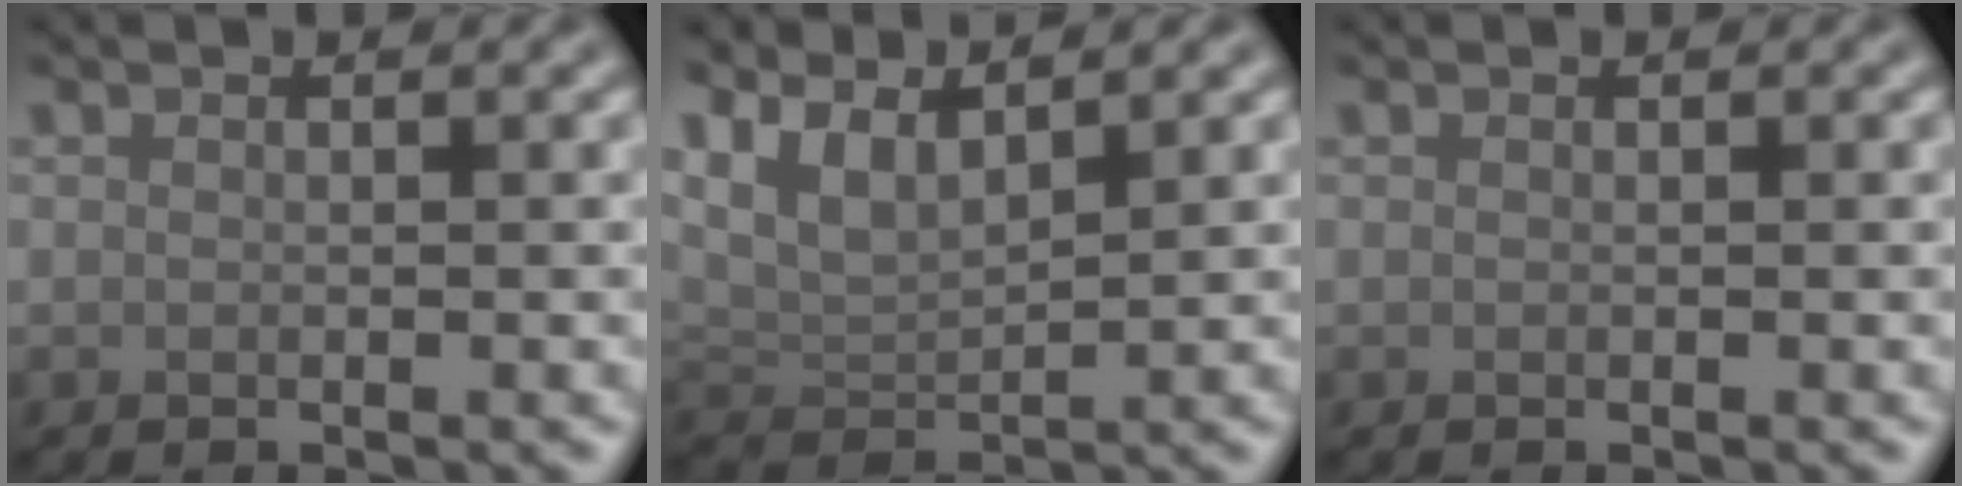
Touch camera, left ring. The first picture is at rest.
{"total": 4.7, "force": [3.1, 2.0, 2.8], "torque": [-0.063, 0.001, 0.063]}
{"total": 0.0}